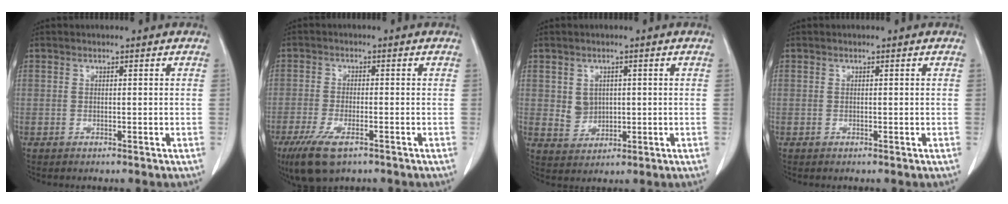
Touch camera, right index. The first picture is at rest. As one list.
[{"total": 7.5, "force": [-4.6, 2.2, 5.5], "torque": [-0.108, -0.018, -0.076]}, {"total": 3.5, "force": [0.6, 3.1, 1.5], "torque": [-0.024, 0.003, 0.016]}, {"total": 0.0}]